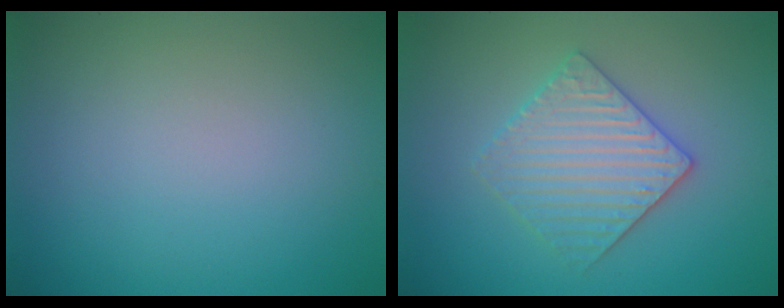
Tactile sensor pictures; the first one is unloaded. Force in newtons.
{"total": 3.5, "press": 3.4, "slide": 0.7}